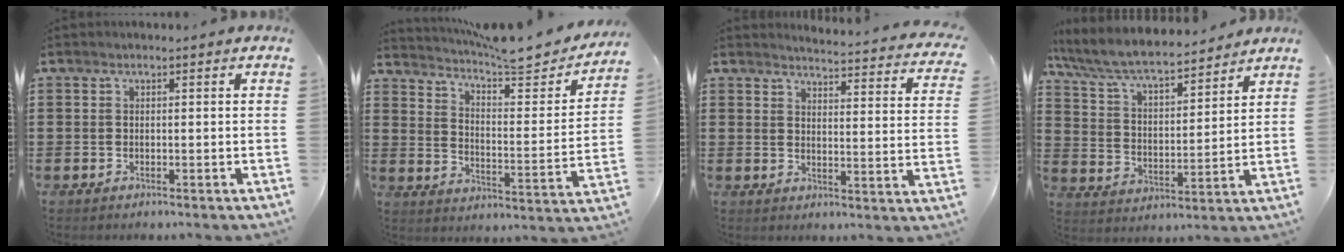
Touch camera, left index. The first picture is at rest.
{"total": 7.1, "force": [6.3, 0.8, 3.2], "torque": [-0.066, -0.047, 0.101]}
{"total": 3.6, "force": [3.6, -0.2, 0.5], "torque": [-0.018, -0.028, 0.059]}
{"total": 7.5, "force": [6.8, 0.9, 3.1], "torque": [-0.088, -0.039, 0.114]}